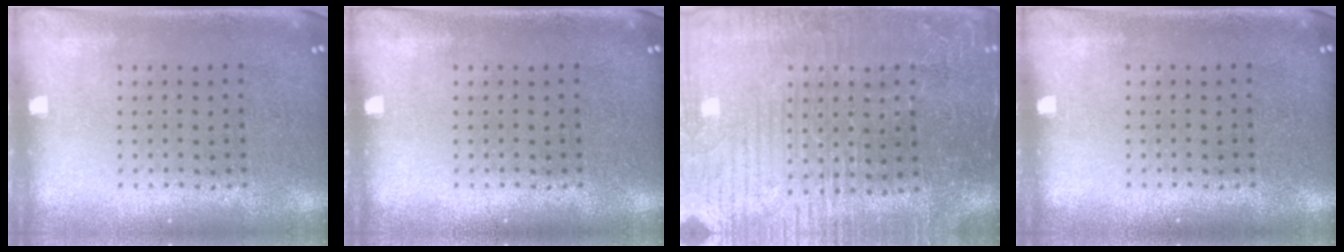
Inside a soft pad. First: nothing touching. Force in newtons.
{"total": 0.0}
{"total": 3.9, "press": 3.7, "slide": 1.1}
{"total": 0.0}